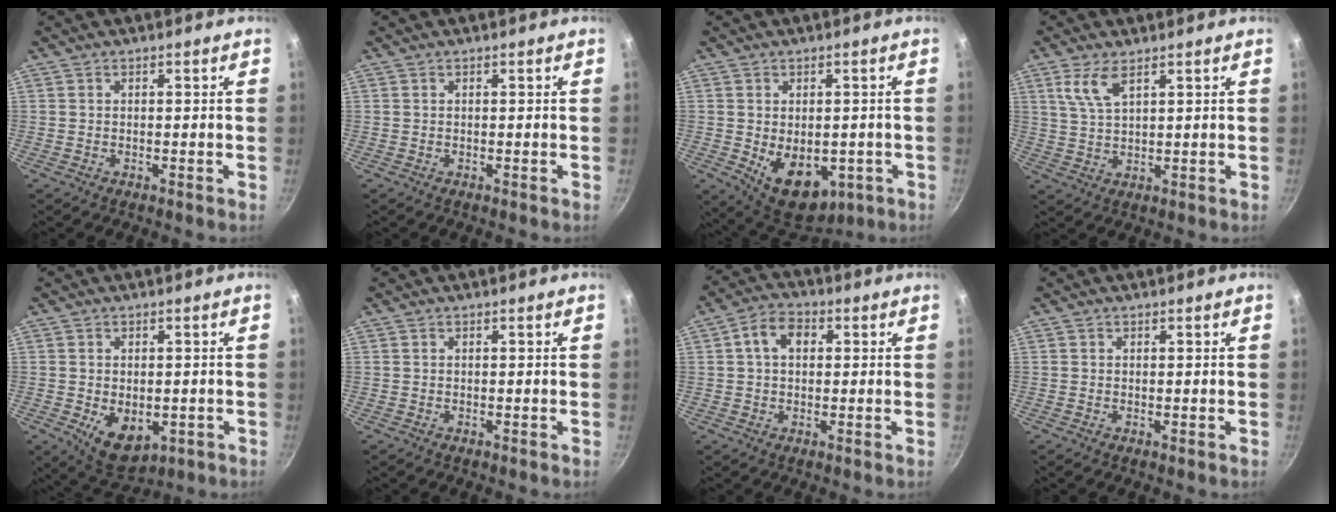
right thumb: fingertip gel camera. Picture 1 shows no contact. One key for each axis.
{"total": 0.0}
{"total": 12.2, "fx": -2.8, "fy": 7.9, "fz": 8.8, "tx": -0.094, "ty": -0.010, "tz": -0.018}
{"total": 5.6, "fx": 3.0, "fy": 2.2, "fz": 4.2, "tx": -0.082, "ty": -0.013, "tz": 0.065}
{"total": 8.4, "fx": -1.7, "fy": 5.5, "fz": 6.1, "tx": -0.075, "ty": -0.011, "tz": -0.009}
{"total": 0.0}
{"total": 6.3, "fx": 1.3, "fy": 4.5, "fz": 4.2, "tx": -0.053, "ty": 0.013, "tz": 0.012}
{"total": 0.0}